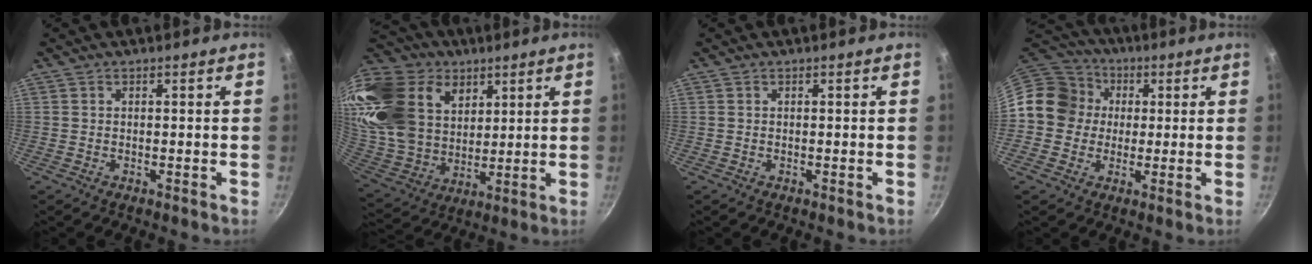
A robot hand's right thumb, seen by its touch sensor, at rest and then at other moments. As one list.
[{"total": 27.6, "force": [13.0, 19.4, 14.5], "torque": [-0.306, -0.017, 0.254]}, {"total": 0.0}, {"total": 12.1, "force": [1.1, 11.1, 4.7], "torque": [-0.048, 0.026, -0.001]}]